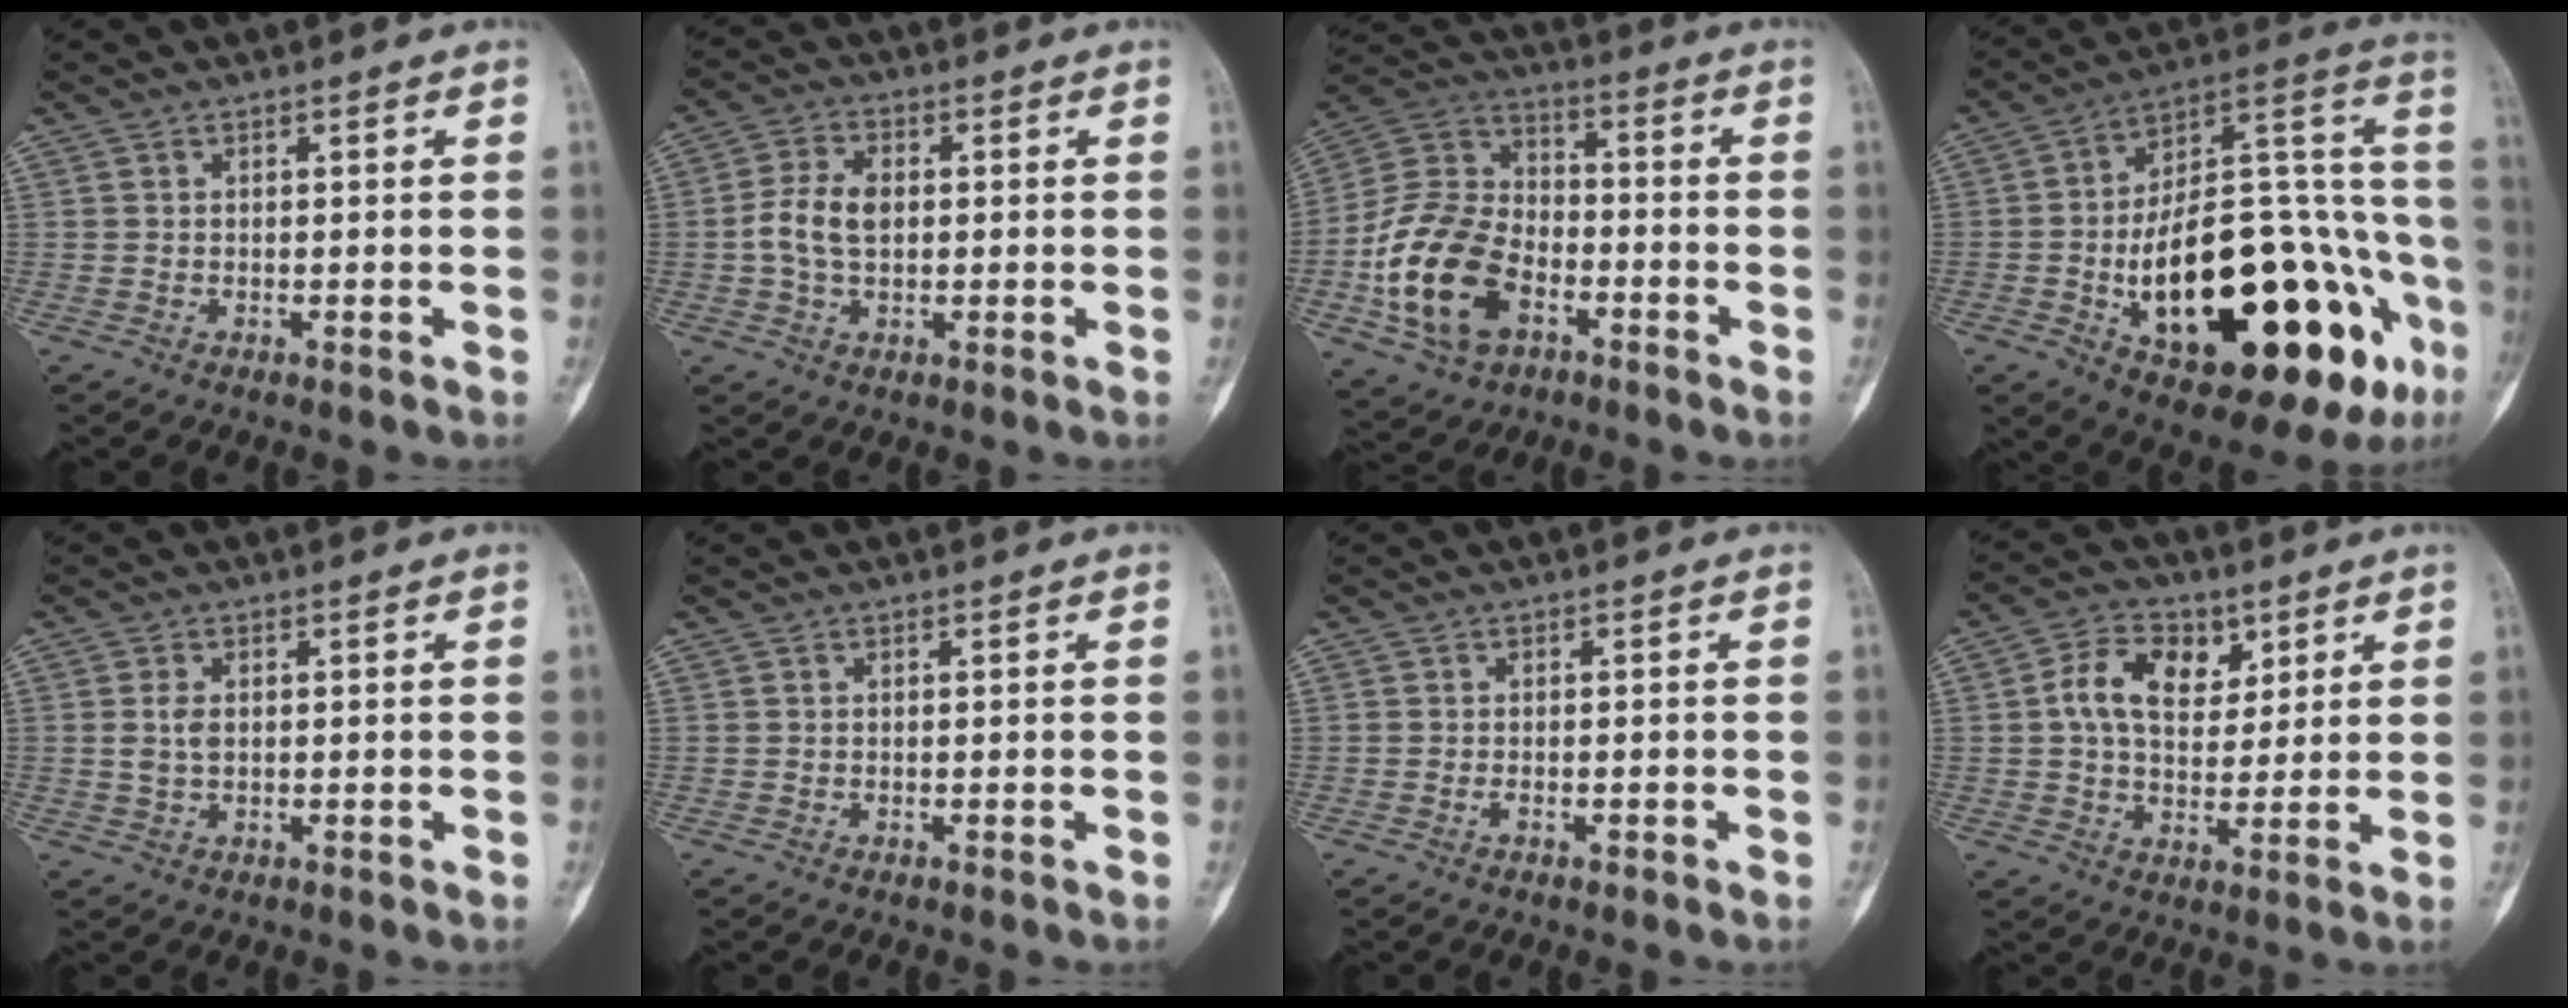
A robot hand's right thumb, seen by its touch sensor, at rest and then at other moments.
{"total": 7.0, "force": [0.0, 4.5, 5.4], "torque": [-0.109, 0.013, -0.003]}
{"total": 18.5, "force": [-6.1, 12.2, 12.5], "torque": [-0.227, 0.033, -0.115]}
{"total": 36.4, "force": [-11.4, 15.0, 31.1], "torque": [-0.406, 0.047, -0.160]}
{"total": 2.6, "force": [0.3, 1.6, 2.1], "torque": [-0.043, -0.001, 0.007]}
{"total": 0.0}
{"total": 1.3, "force": [-0.6, 0.5, 1.0], "torque": [-0.019, 0.006, -0.009]}
{"total": 10.5, "force": [3.4, 7.2, 7.0], "torque": [-0.091, -0.004, 0.054]}